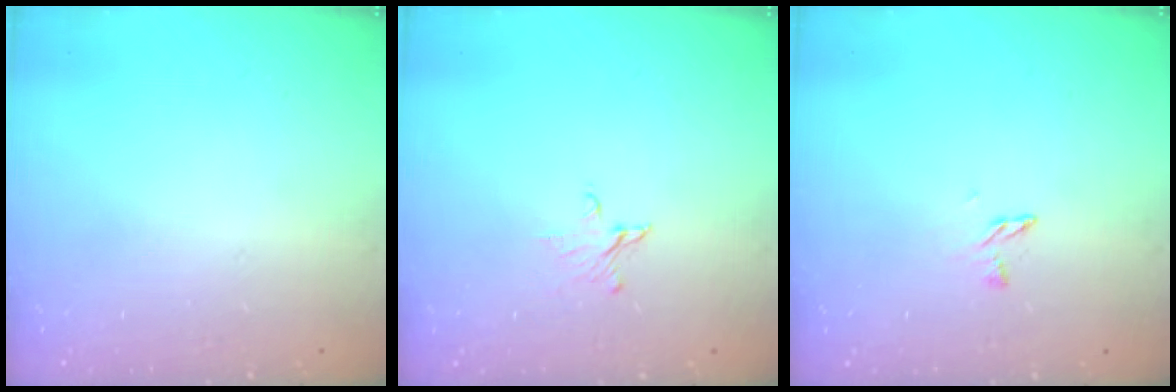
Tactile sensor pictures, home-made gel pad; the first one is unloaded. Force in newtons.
{"total": 3.2, "press": 3.2, "slide": 0.2}
{"total": 3.9, "press": 3.9, "slide": 0.4}